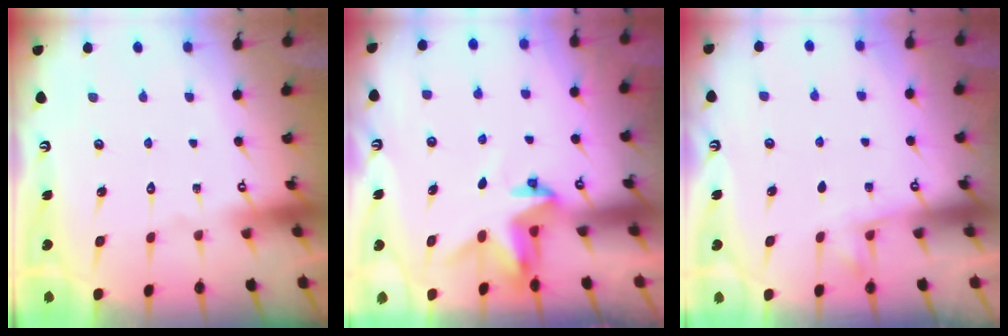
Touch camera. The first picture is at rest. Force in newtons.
{"total": 3.5, "press": 3.5, "slide": 0.3}
{"total": 3.0, "press": 3.0, "slide": 0.4}